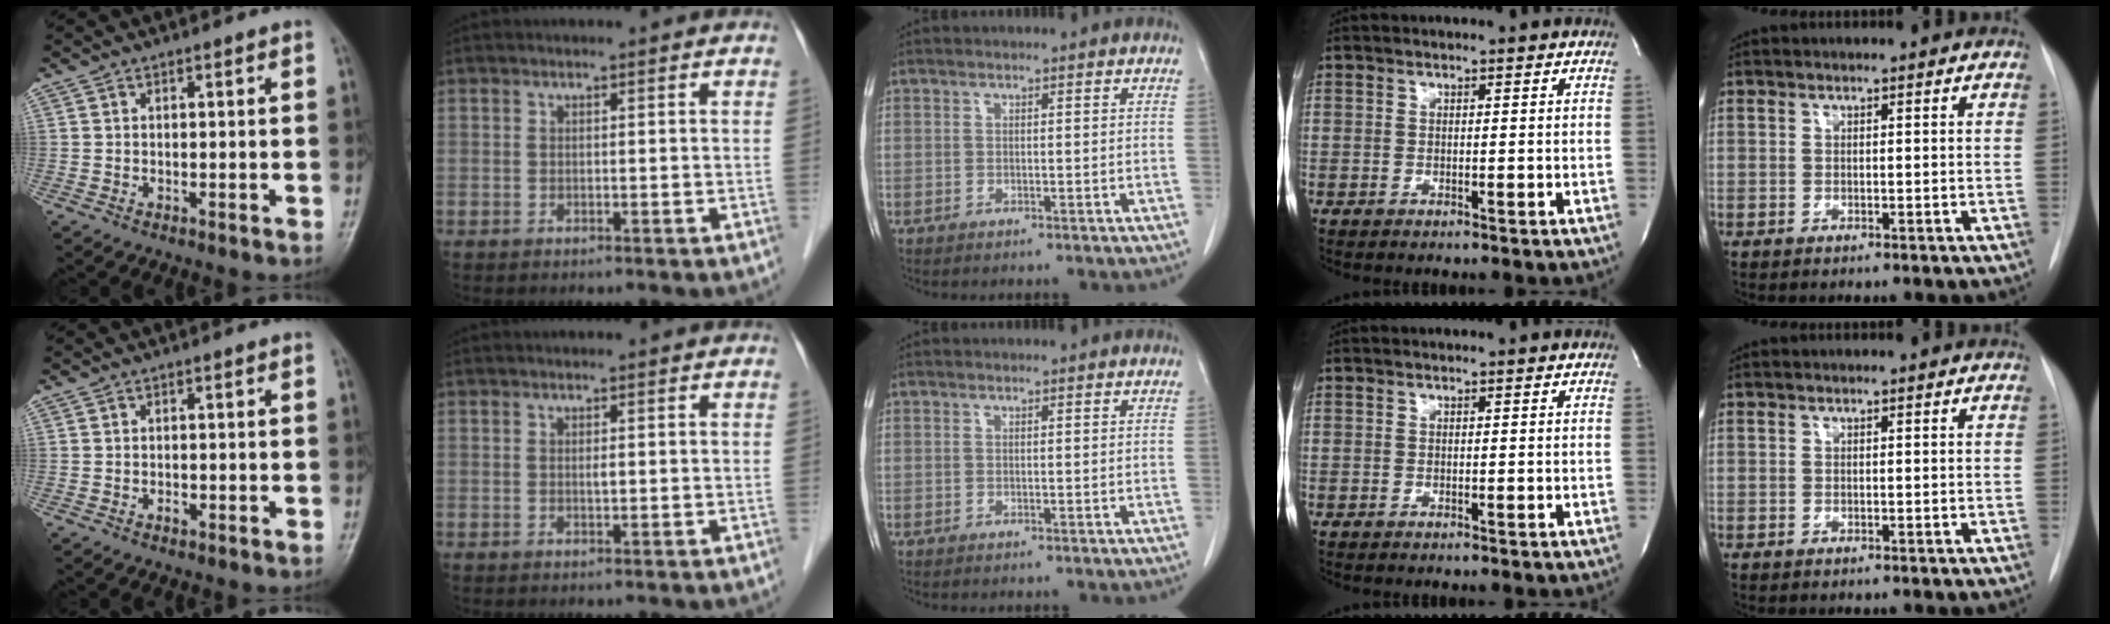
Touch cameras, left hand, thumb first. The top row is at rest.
{"thumb": {"total": 0.9, "force": [-0.4, 0.6, 0.5], "torque": [-0.006, 0.001, -0.007]}, "index": {"total": 0.6, "force": [0.1, 0.1, 0.6], "torque": [-0.013, -0.001, 0.001]}}